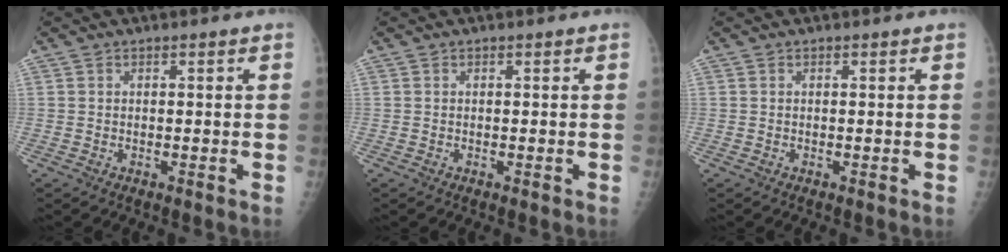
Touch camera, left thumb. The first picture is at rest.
{"total": 0.0}
{"total": 0.0}